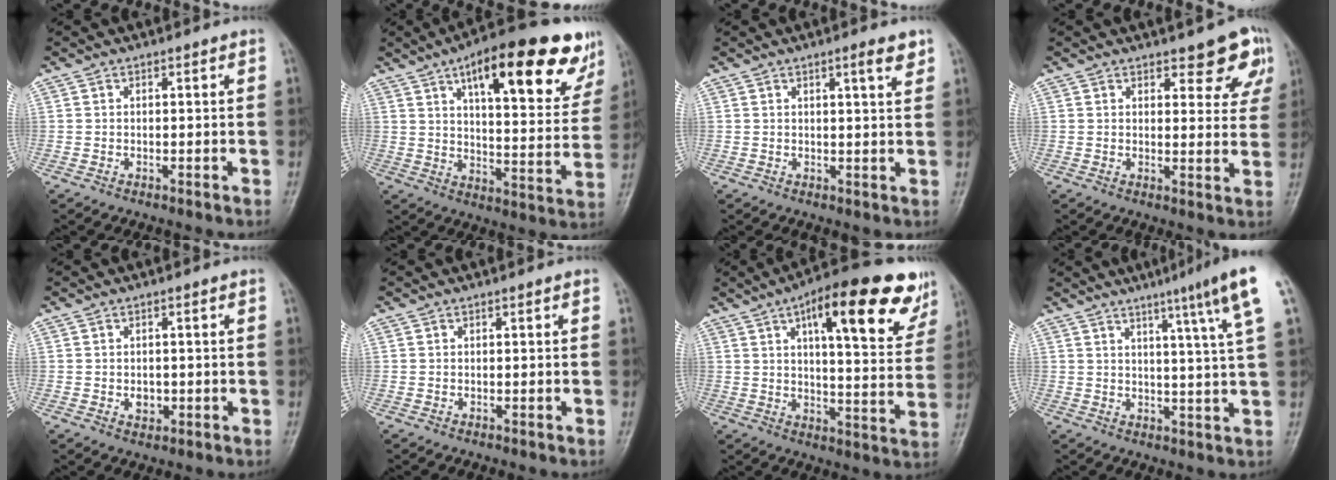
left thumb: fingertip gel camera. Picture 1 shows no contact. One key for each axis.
{"total": 24.3, "fx": 13.5, "fy": 8.2, "fz": 18.4, "tx": -0.215, "ty": -0.026, "tz": 0.193}
{"total": 3.3, "fx": 2.1, "fy": 0.4, "fz": 2.5, "tx": -0.031, "ty": -0.011, "tz": 0.032}
{"total": 7.5, "fx": 4.9, "fy": 3.2, "fz": 4.8, "tx": -0.017, "ty": -0.024, "tz": 0.056}
{"total": 2.4, "fx": -0.4, "fy": 1.9, "fz": 1.3, "tx": -0.005, "ty": 0.003, "tz": -0.001}
{"total": 0.0}
{"total": 21.8, "fx": 11.4, "fy": 7.0, "fz": 17.2, "tx": -0.201, "ty": -0.022, "tz": 0.157}
{"total": 11.4, "fx": 6.0, "fy": -0.9, "fz": 9.7, "tx": -0.135, "ty": -0.017, "tz": 0.077}